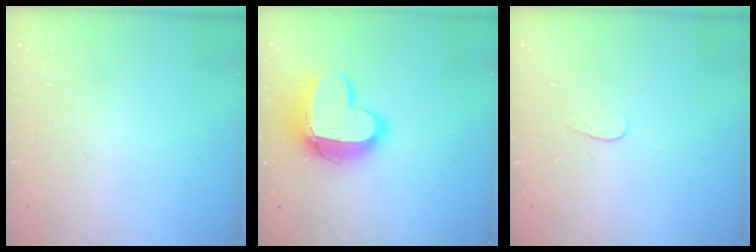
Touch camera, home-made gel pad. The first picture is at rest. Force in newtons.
{"total": 16.2, "press": 16.2, "slide": 1.4}
{"total": 3.9, "press": 3.9, "slide": 0.4}